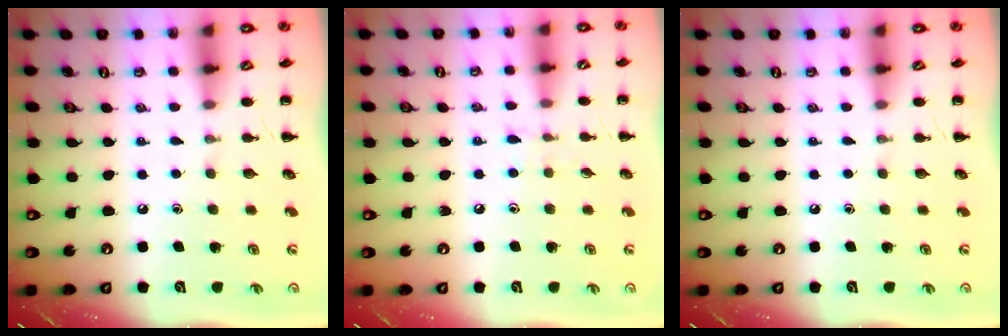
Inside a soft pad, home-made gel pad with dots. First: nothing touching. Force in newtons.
{"total": 4.5, "press": 4.1, "slide": 1.8}
{"total": 0.0}